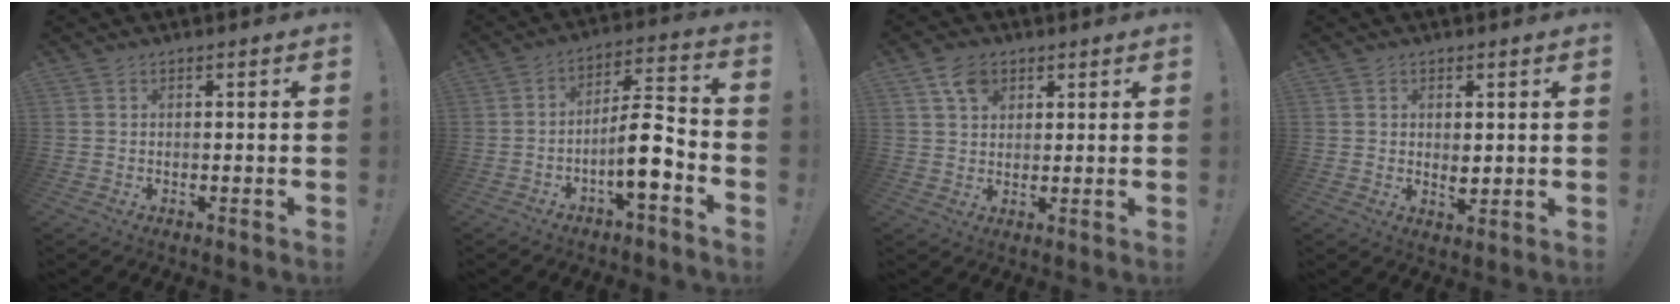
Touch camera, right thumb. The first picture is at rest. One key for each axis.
{"total": 12.3, "fx": -4.6, "fy": 3.4, "fz": 10.9, "tx": -0.174, "ty": 0.023, "tz": -0.076}
{"total": 6.3, "fx": 3.4, "fy": 4.5, "fz": 2.9, "tx": -0.039, "ty": -0.009, "tz": 0.061}
{"total": 2.9, "fx": 0.5, "fy": 2.2, "fz": 1.8, "tx": -0.015, "ty": -0.006, "tz": 0.007}